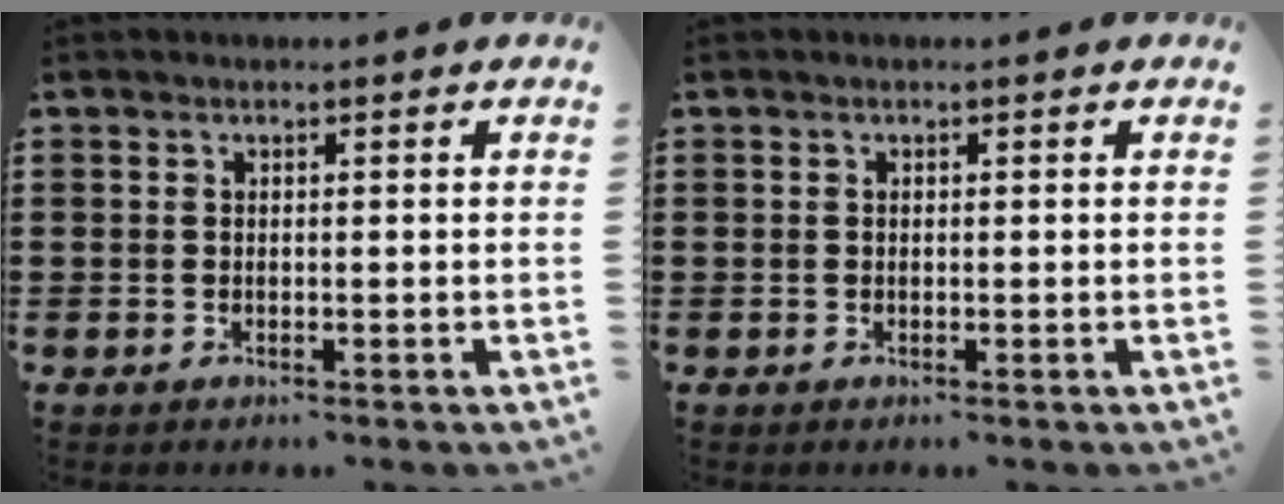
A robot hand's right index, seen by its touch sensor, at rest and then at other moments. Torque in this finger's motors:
{"motor_torque": [-0.37, 0.12, -0.03, -0.01]}